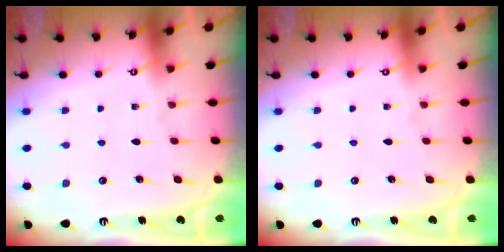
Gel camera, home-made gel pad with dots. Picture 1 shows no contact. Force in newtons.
{"total": 0.0}